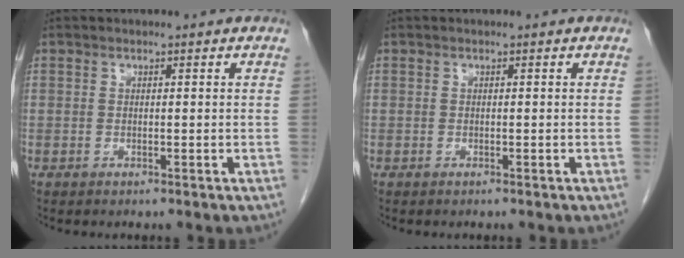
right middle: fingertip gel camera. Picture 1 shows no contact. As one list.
[{"total": 0.0}]